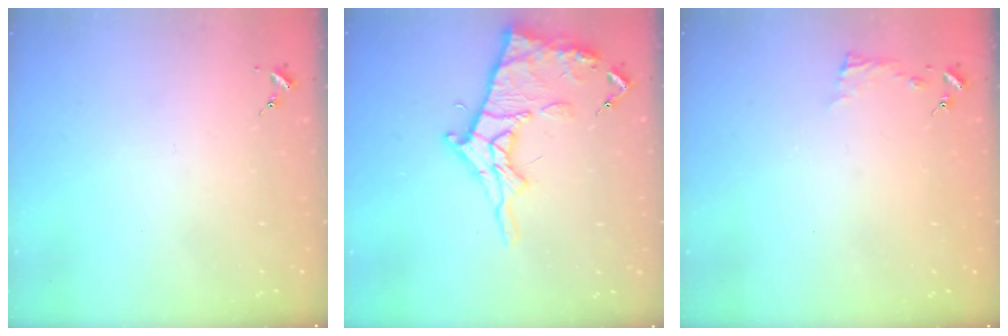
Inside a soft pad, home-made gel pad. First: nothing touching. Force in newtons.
{"total": 16.4, "press": 16.3, "slide": 1.7}
{"total": 4.0, "press": 4.0, "slide": 0.4}